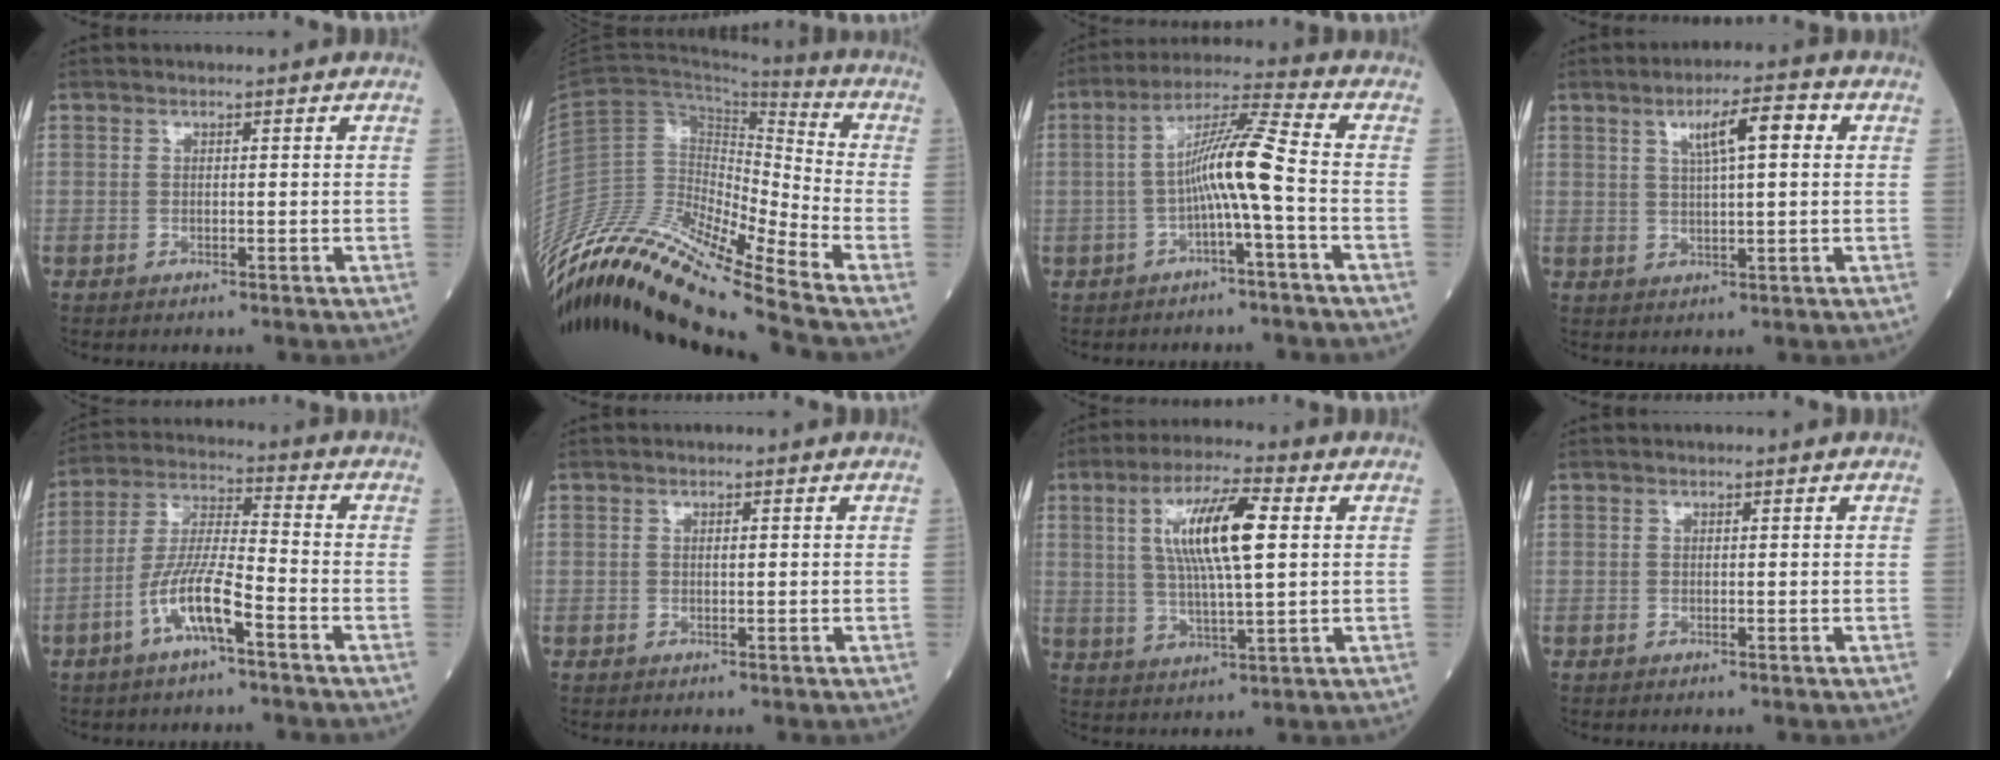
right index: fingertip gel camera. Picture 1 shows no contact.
{"total": 21.3, "force": [-18.5, -0.3, 10.5], "torque": [-0.211, 0.014, -0.347]}
{"total": 8.4, "force": [-1.8, -0.6, 8.2], "torque": [-0.148, 0.021, -0.034]}
{"total": 6.8, "force": [2.2, 1.3, 6.3], "torque": [-0.104, 0.015, 0.035]}
{"total": 9.1, "force": [-4.5, 1.2, 7.9], "torque": [-0.163, 0.006, -0.086]}
{"total": 0.7, "force": [0.1, 0.2, 0.7], "torque": [-0.014, 0.000, 0.000]}
{"total": 11.7, "force": [2.7, 1.8, 11.2], "torque": [-0.213, 0.010, 0.048]}
{"total": 0.0}